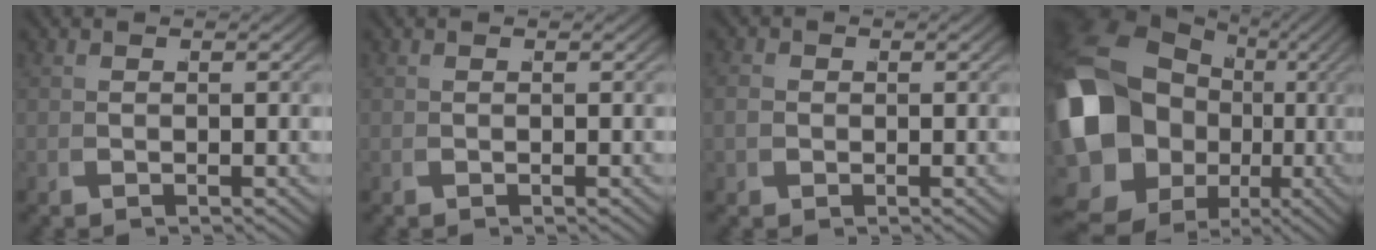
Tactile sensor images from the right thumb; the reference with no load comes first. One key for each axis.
{"total": 0.0}
{"total": 1.2, "fx": 0.2, "fy": 1.1, "fz": 0.4, "tx": -0.013, "ty": -0.008, "tz": 0.007}
{"total": 15.9, "fx": -1.3, "fy": 12.5, "fz": 9.8, "tx": -0.251, "ty": -0.075, "tz": 0.012}